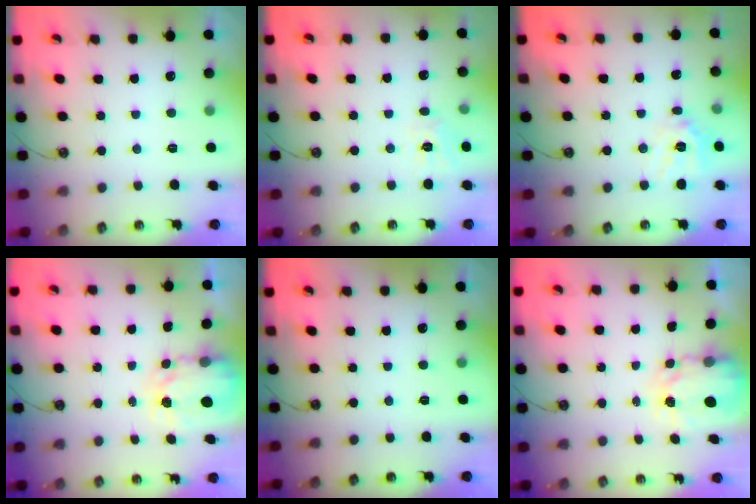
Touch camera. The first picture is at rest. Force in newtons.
{"total": 6.4, "press": 6.4, "slide": 0.5}
{"total": 11.8, "press": 11.7, "slide": 1.2}
{"total": 4.0, "press": 3.9, "slide": 0.3}
{"total": 0.0}
{"total": 3.9, "press": 3.9, "slide": 0.1}